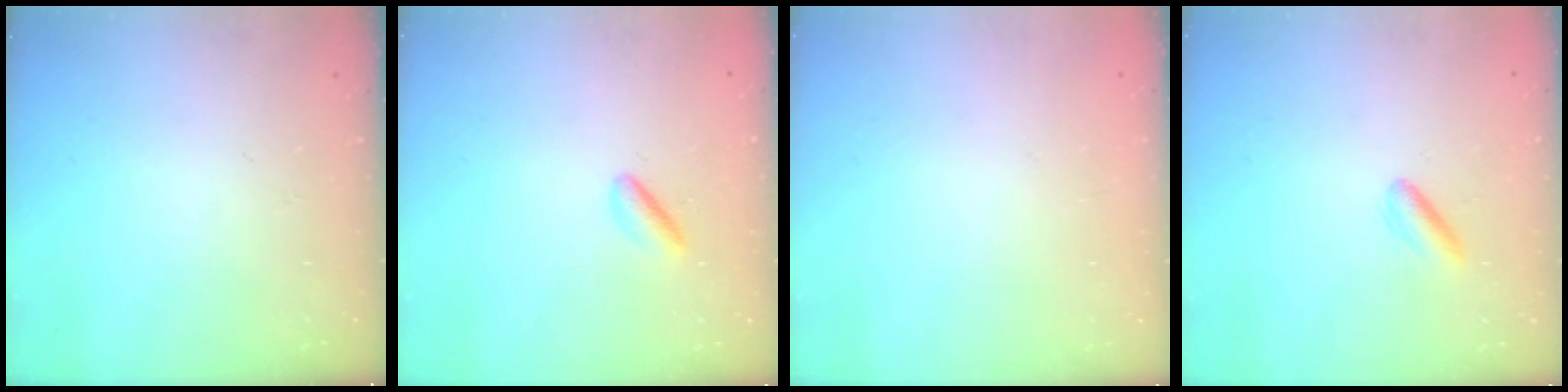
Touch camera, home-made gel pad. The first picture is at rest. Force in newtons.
{"total": 2.7, "press": 2.6, "slide": 0.7}
{"total": 2.1, "press": 2.1, "slide": 0.1}
{"total": 3.1, "press": 3.0, "slide": 0.8}